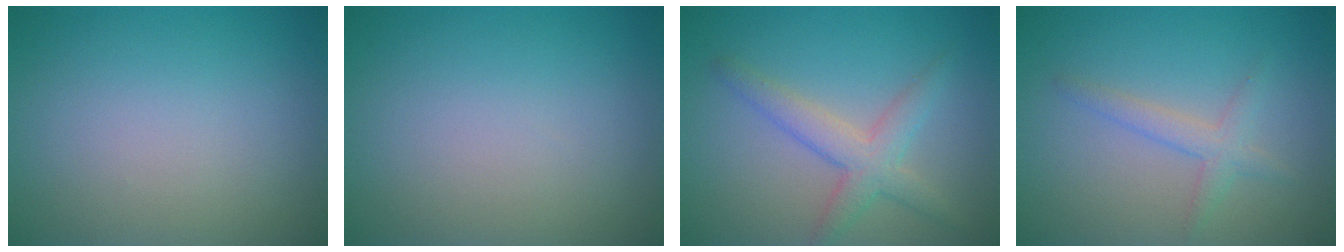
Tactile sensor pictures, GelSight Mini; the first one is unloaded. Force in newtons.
{"total": 0.0}
{"total": 3.6, "press": 3.6, "slide": 0.3}
{"total": 2.0, "press": 2.0, "slide": 0.1}